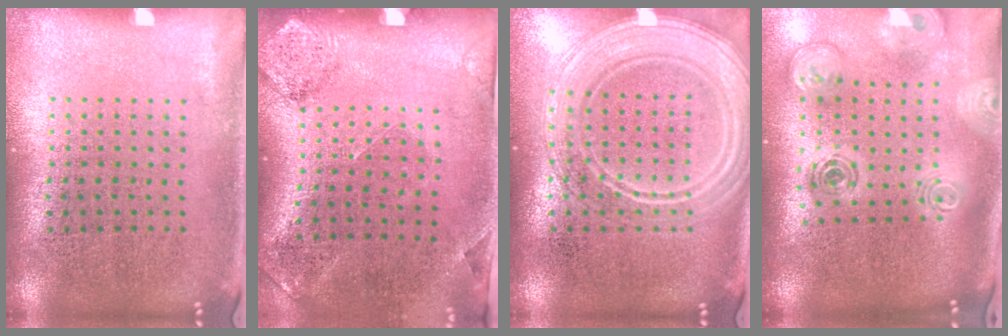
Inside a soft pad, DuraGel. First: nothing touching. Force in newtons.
{"total": 1.7, "press": 1.3, "slide": 1.2}
{"total": 3.0, "press": 3.0, "slide": 0.4}
{"total": 2.1, "press": 1.7, "slide": 1.3}